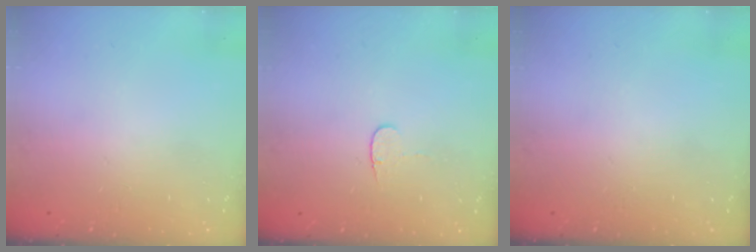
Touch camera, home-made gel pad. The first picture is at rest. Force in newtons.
{"total": 3.7, "press": 3.7, "slide": 0.4}
{"total": 0.0}